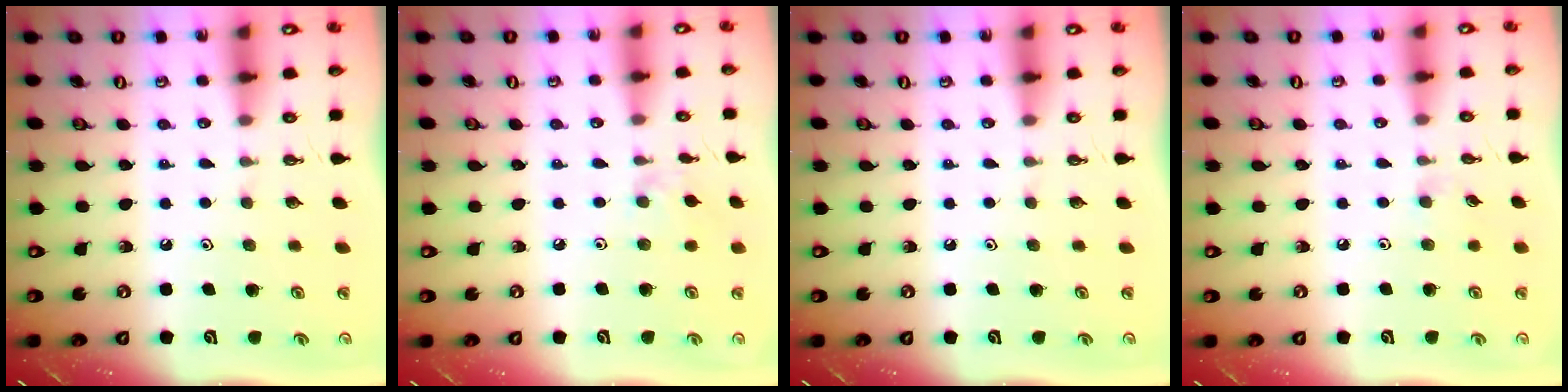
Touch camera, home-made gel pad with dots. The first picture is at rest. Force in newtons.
{"total": 2.9, "press": 2.8, "slide": 0.5}
{"total": 0.0}
{"total": 3.7, "press": 3.7, "slide": 0.6}